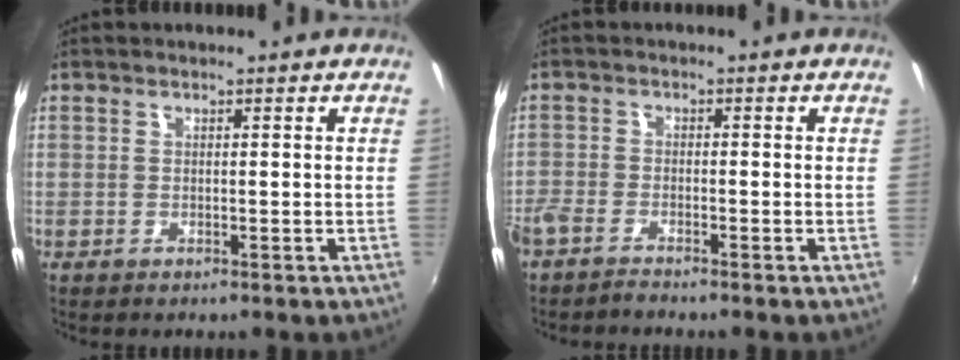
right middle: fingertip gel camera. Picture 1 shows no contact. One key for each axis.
{"total": 3.7, "fx": -3.4, "fy": 0.7, "fz": 1.3, "tx": -0.041, "ty": -0.013, "tz": -0.072}